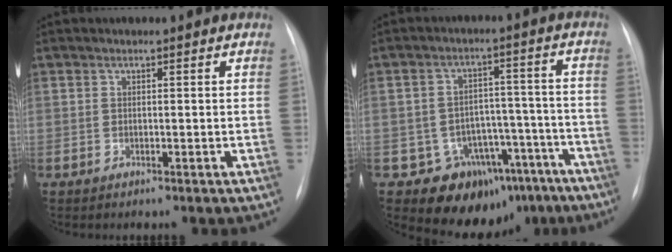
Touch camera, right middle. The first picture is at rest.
{"total": 13.2, "force": [-9.2, 9.3, 1.9], "torque": [0.009, 0.084, -0.109]}